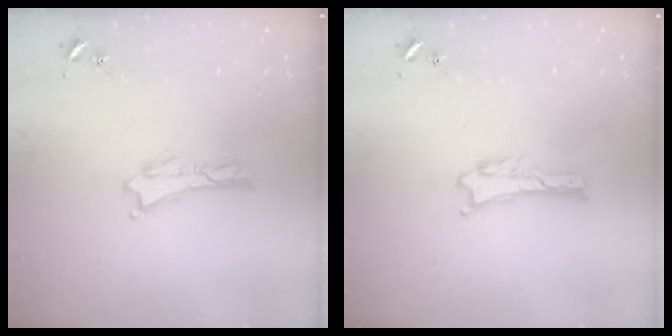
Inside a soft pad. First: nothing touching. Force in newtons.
{"total": 0.0}